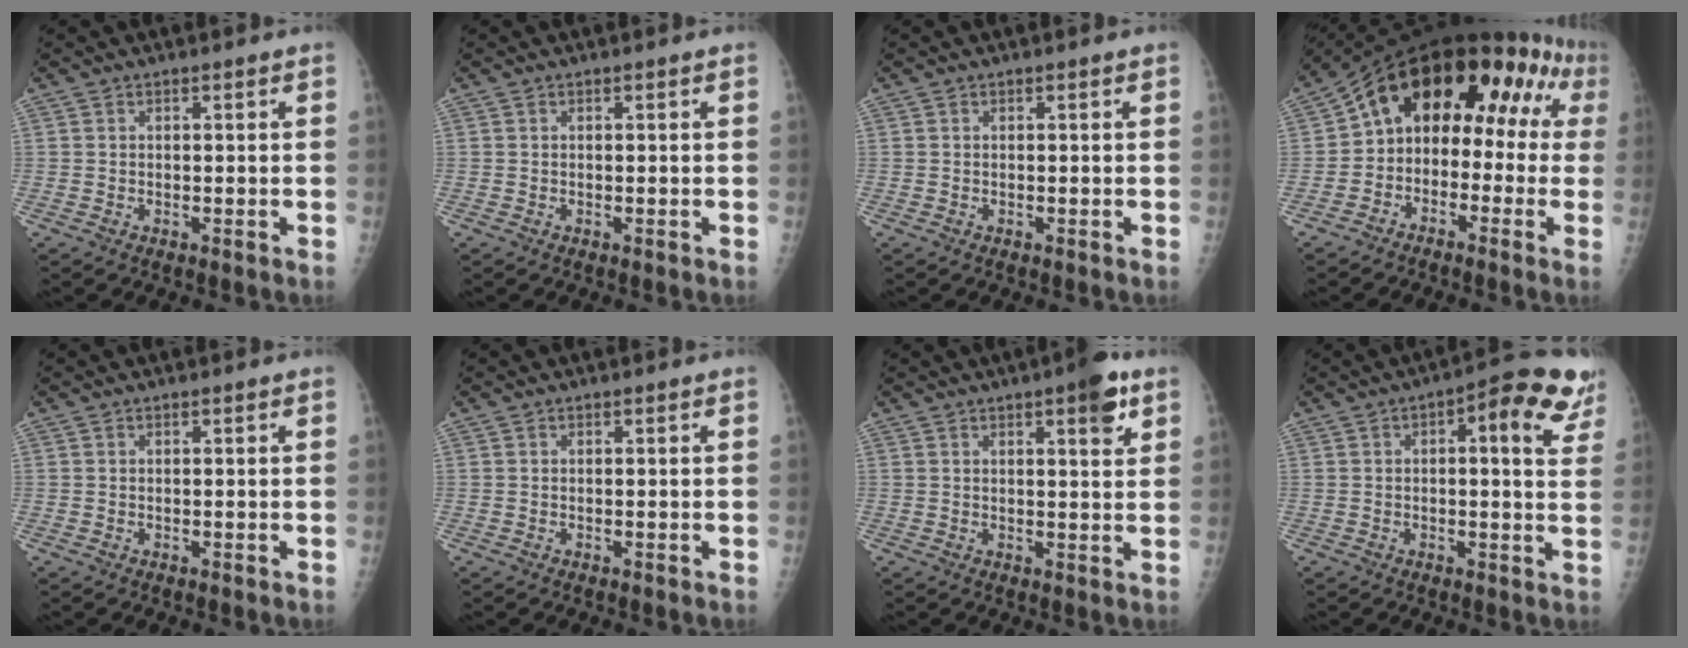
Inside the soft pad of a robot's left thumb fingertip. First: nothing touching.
{"total": 0.0}
{"total": 0.0}
{"total": 17.8, "force": [2.1, 12.3, 12.7], "torque": [-0.131, 0.073, 0.018]}
{"total": 0.0}
{"total": 0.0}
{"total": 6.3, "force": [3.4, 1.7, 5.0], "torque": [-0.058, -0.012, 0.040]}
{"total": 12.8, "force": [5.5, 4.3, 10.8], "torque": [-0.103, -0.002, 0.055]}